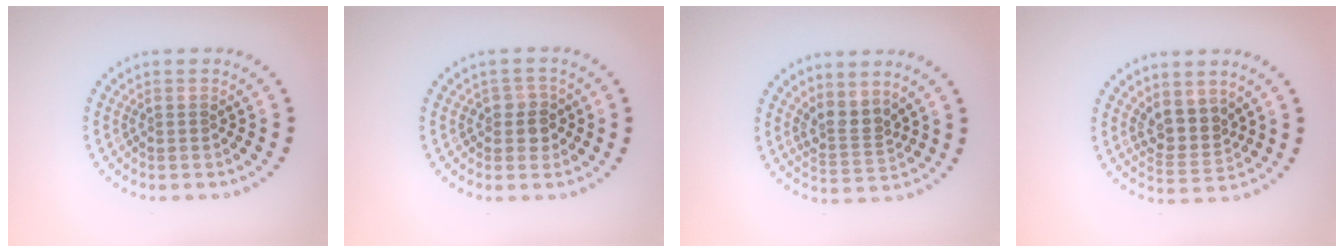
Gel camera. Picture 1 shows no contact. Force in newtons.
{"total": 1.9, "press": 1.7, "slide": 0.8}
{"total": 2.5, "press": 1.8, "slide": 1.8}
{"total": 2.9, "press": 2.4, "slide": 1.7}